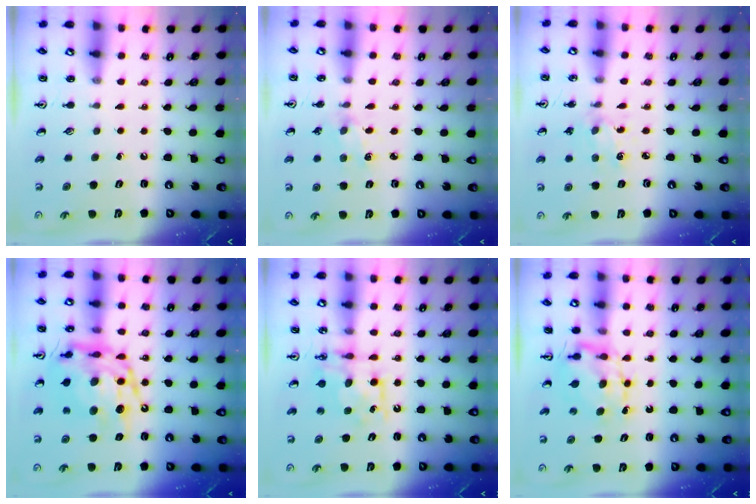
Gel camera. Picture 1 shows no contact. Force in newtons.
{"total": 1.6, "press": 1.6, "slide": 0.1}
{"total": 2.8, "press": 2.7, "slide": 0.7}
{"total": 17.9, "press": 17.8, "slide": 1.7}
{"total": 8.1, "press": 8.1, "slide": 0.4}
{"total": 7.0, "press": 6.9, "slide": 0.7}